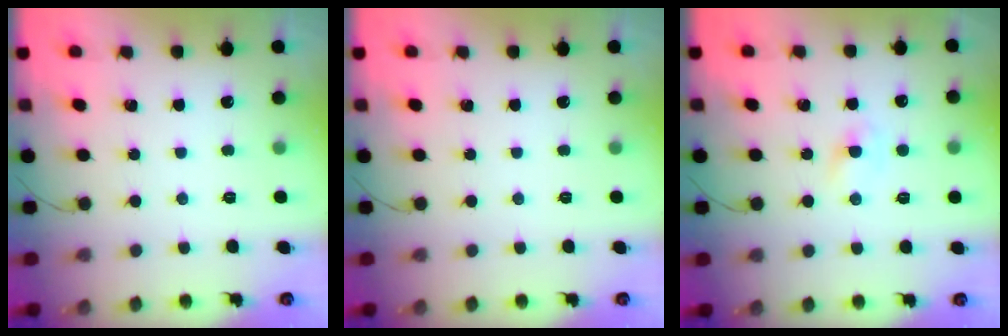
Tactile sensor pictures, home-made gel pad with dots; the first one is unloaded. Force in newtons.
{"total": 0.0}
{"total": 1.9, "press": 1.8, "slide": 0.8}